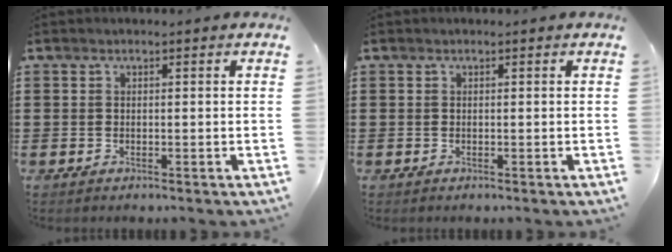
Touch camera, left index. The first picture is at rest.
{"total": 0.0}